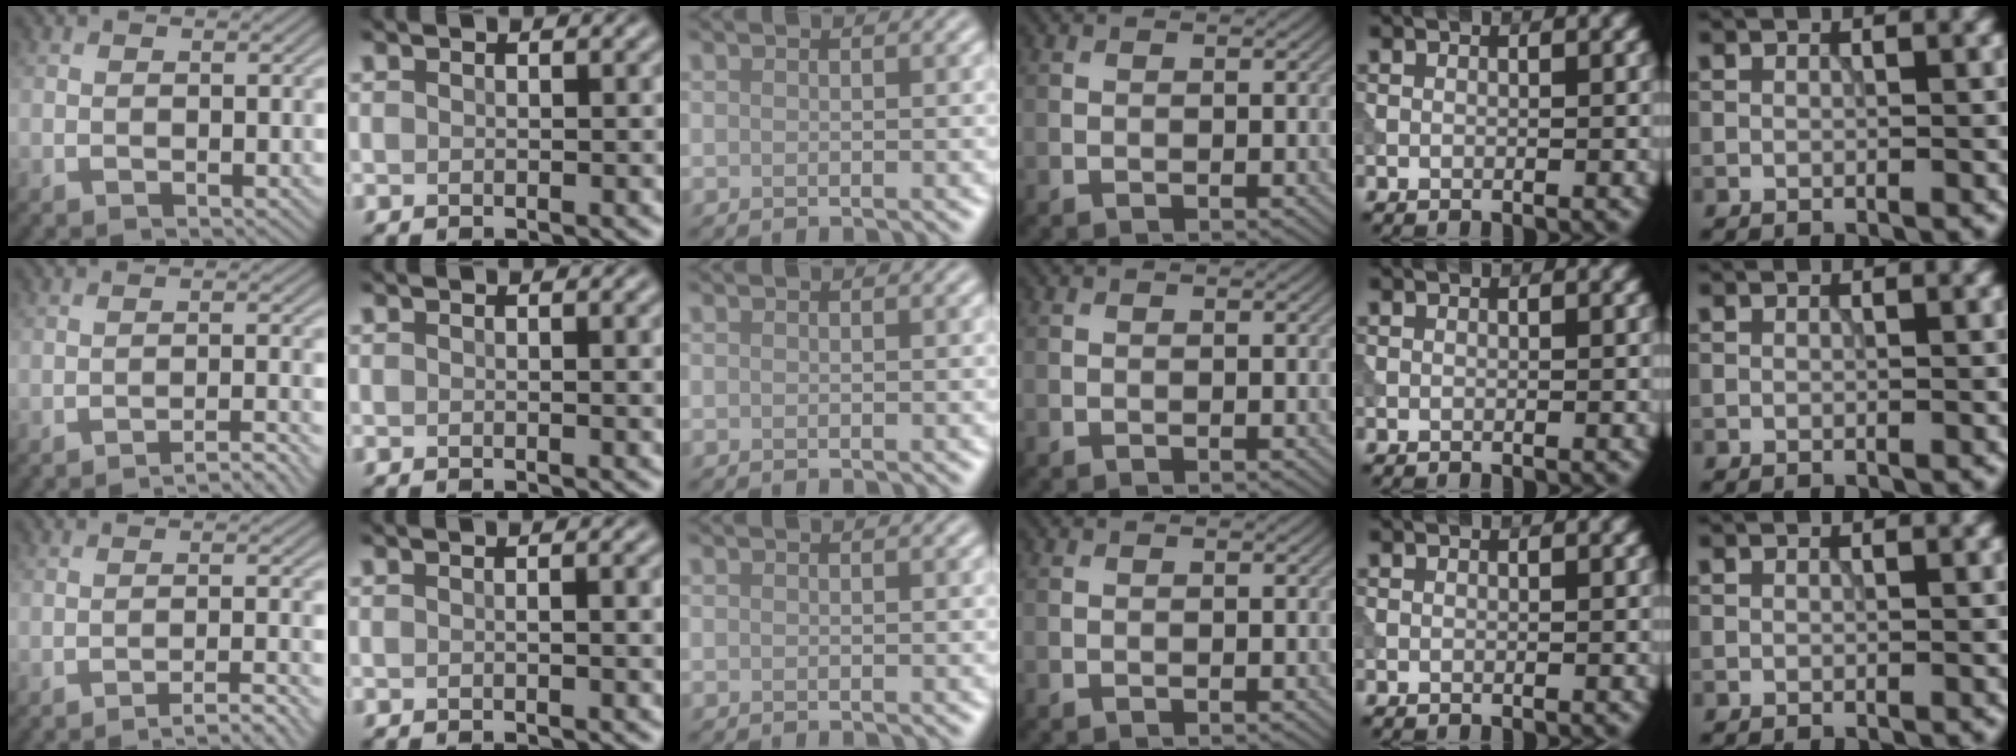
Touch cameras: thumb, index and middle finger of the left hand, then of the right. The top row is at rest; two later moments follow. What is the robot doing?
{"motion": "extract", "object": "tissue"}